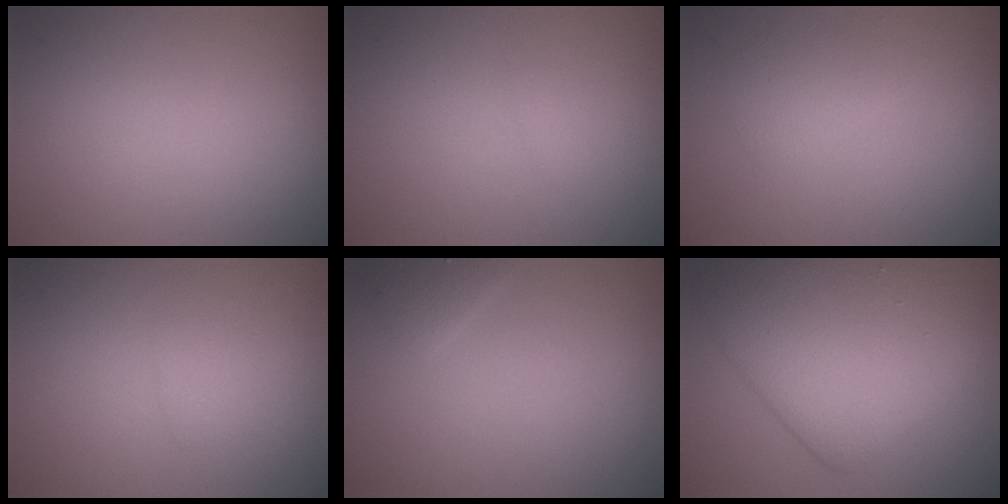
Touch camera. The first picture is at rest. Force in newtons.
{"total": 0.6, "press": 0.6, "slide": 0.0}
{"total": 1.7, "press": 1.7, "slide": 0.1}
{"total": 0.9, "press": 0.9, "slide": 0.1}
{"total": 1.1, "press": 1.1, "slide": 0.1}
{"total": 8.4, "press": 8.4, "slide": 0.3}